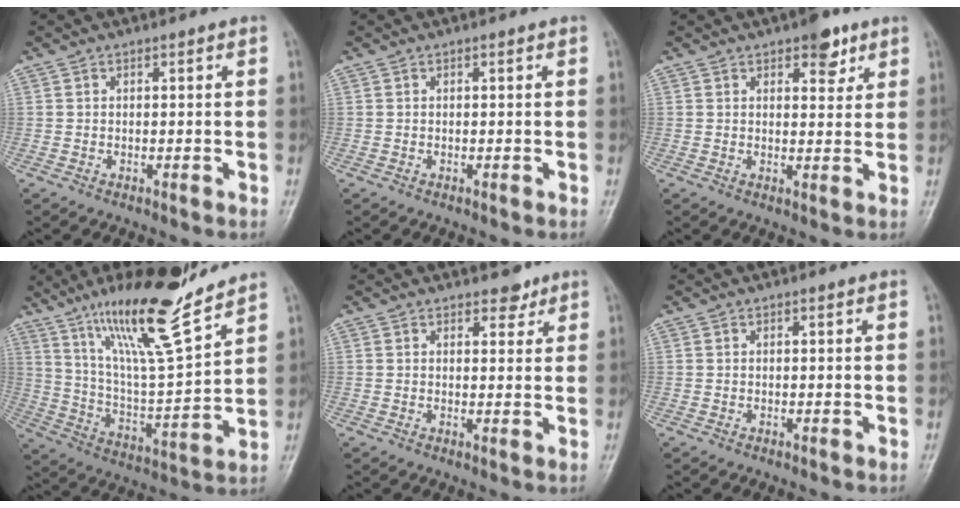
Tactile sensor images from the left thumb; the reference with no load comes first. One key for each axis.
{"total": 0.0}
{"total": 5.2, "fx": 3.2, "fy": 2.7, "fz": 3.2, "tx": -0.017, "ty": -0.014, "tz": 0.039}
{"total": 18.8, "fx": 13.6, "fy": 2.8, "fz": 12.8, "tx": -0.201, "ty": -0.076, "tz": 0.243}
{"total": 2.7, "fx": 2.1, "fy": 1.5, "fz": 0.9, "tx": 0.007, "ty": -0.011, "tz": 0.026}
{"total": 0.0}